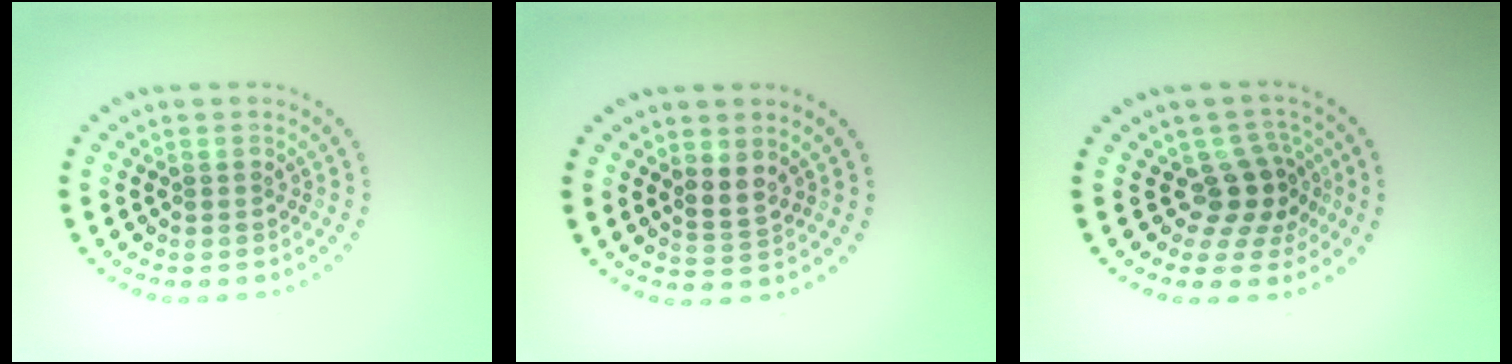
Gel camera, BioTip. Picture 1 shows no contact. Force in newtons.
{"total": 1.7, "press": 1.4, "slide": 1.0}
{"total": 3.5, "press": 2.9, "slide": 2.0}